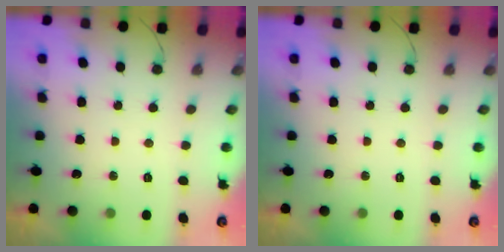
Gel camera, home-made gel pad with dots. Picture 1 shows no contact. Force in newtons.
{"total": 0.0}